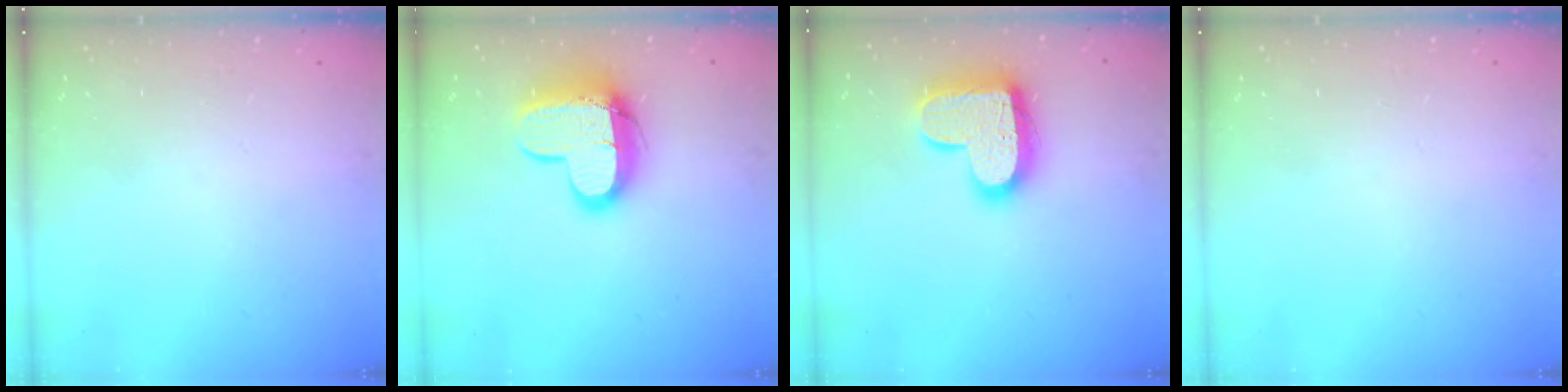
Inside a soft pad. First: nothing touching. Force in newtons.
{"total": 13.7, "press": 13.6, "slide": 1.3}
{"total": 17.2, "press": 17.1, "slide": 1.3}
{"total": 0.0}